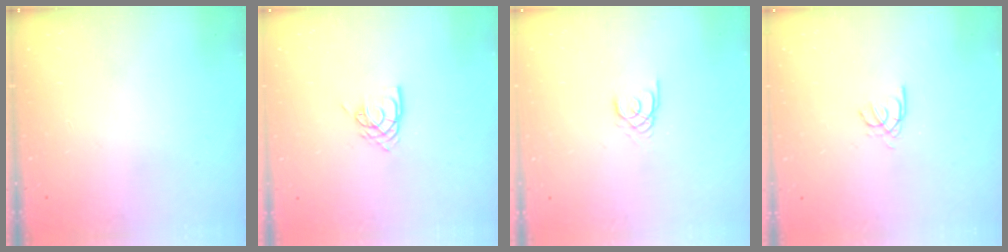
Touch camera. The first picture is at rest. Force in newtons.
{"total": 7.9, "press": 7.8, "slide": 0.9}
{"total": 1.7, "press": 1.7, "slide": 0.2}
{"total": 2.6, "press": 2.6, "slide": 0.4}